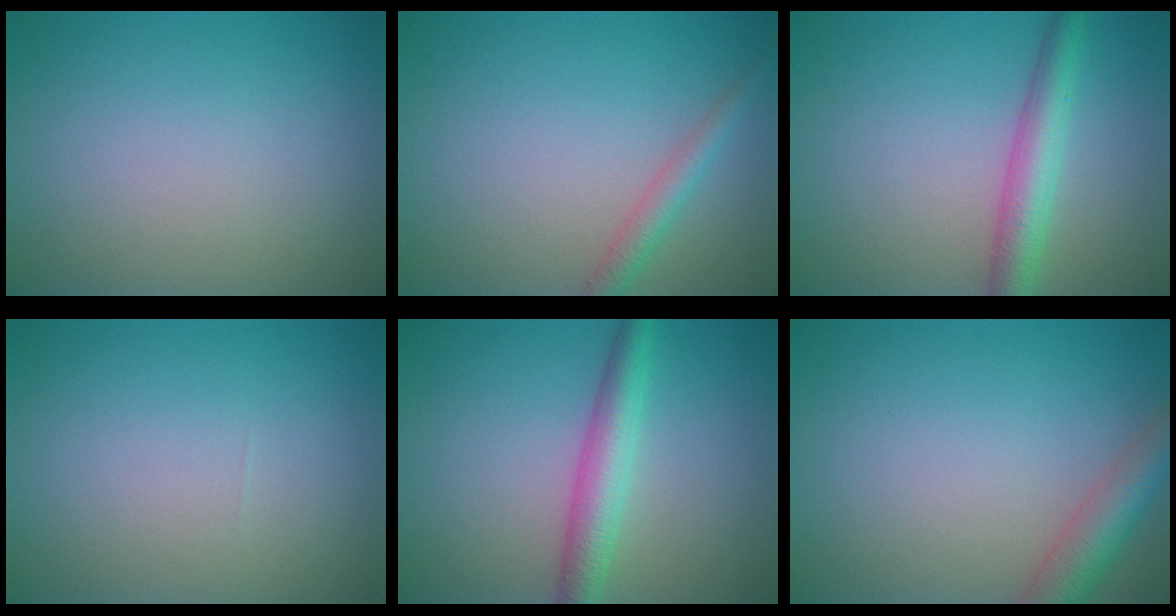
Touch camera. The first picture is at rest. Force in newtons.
{"total": 2.1, "press": 2.1, "slide": 0.0}
{"total": 4.0, "press": 4.0, "slide": 0.2}
{"total": 0.0}
{"total": 3.9, "press": 3.9, "slide": 0.1}
{"total": 3.9, "press": 3.9, "slide": 0.3}